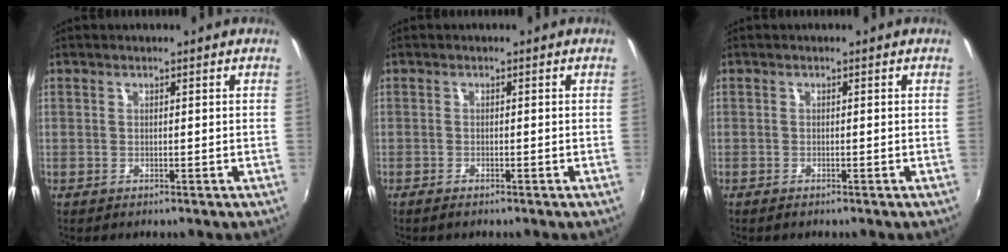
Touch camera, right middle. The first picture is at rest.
{"total": 1.5, "force": [-1.2, 0.4, 0.7], "torque": [-0.018, -0.004, -0.025]}
{"total": 0.9, "force": [-0.8, 0.2, 0.4], "torque": [-0.009, -0.004, -0.016]}